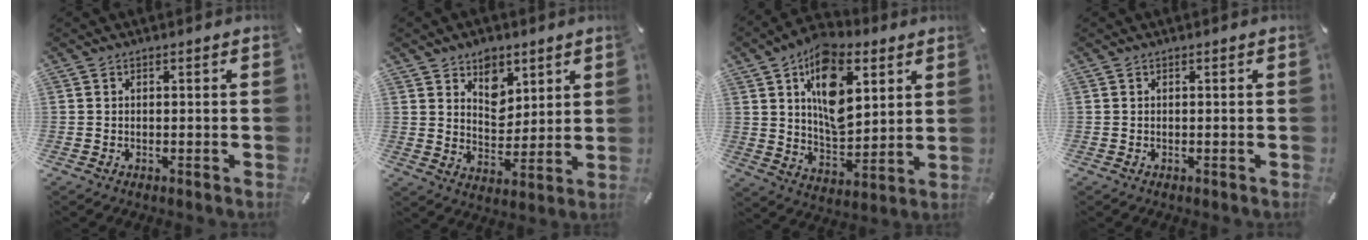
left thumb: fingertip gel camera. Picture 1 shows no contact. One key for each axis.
{"total": 8.1, "fx": 5.0, "fy": 6.1, "fz": 2.1, "tx": -0.020, "ty": -0.030, "tz": 0.090}
{"total": 15.8, "fx": 6.7, "fy": 9.6, "fz": 10.6, "tx": -0.176, "ty": -0.018, "tz": 0.121}
{"total": 0.0}